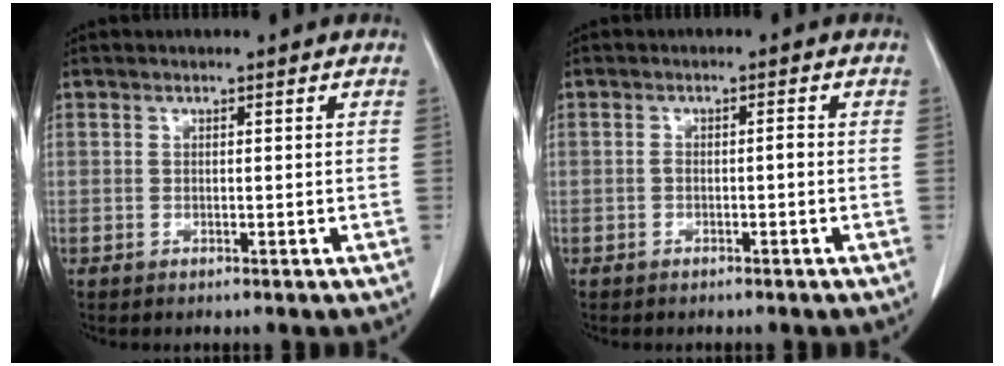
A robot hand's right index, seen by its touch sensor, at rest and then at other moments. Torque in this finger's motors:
{"motor_torque": [0.33, -0.27, 0.16, 0.02]}